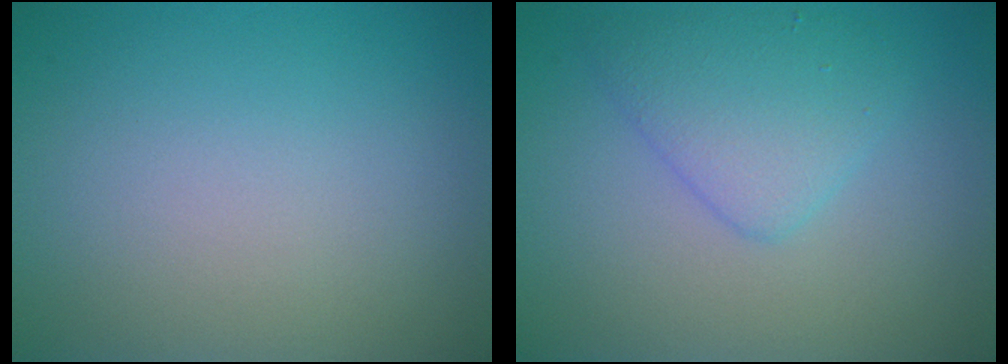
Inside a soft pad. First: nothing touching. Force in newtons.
{"total": 3.4, "press": 3.4, "slide": 0.1}